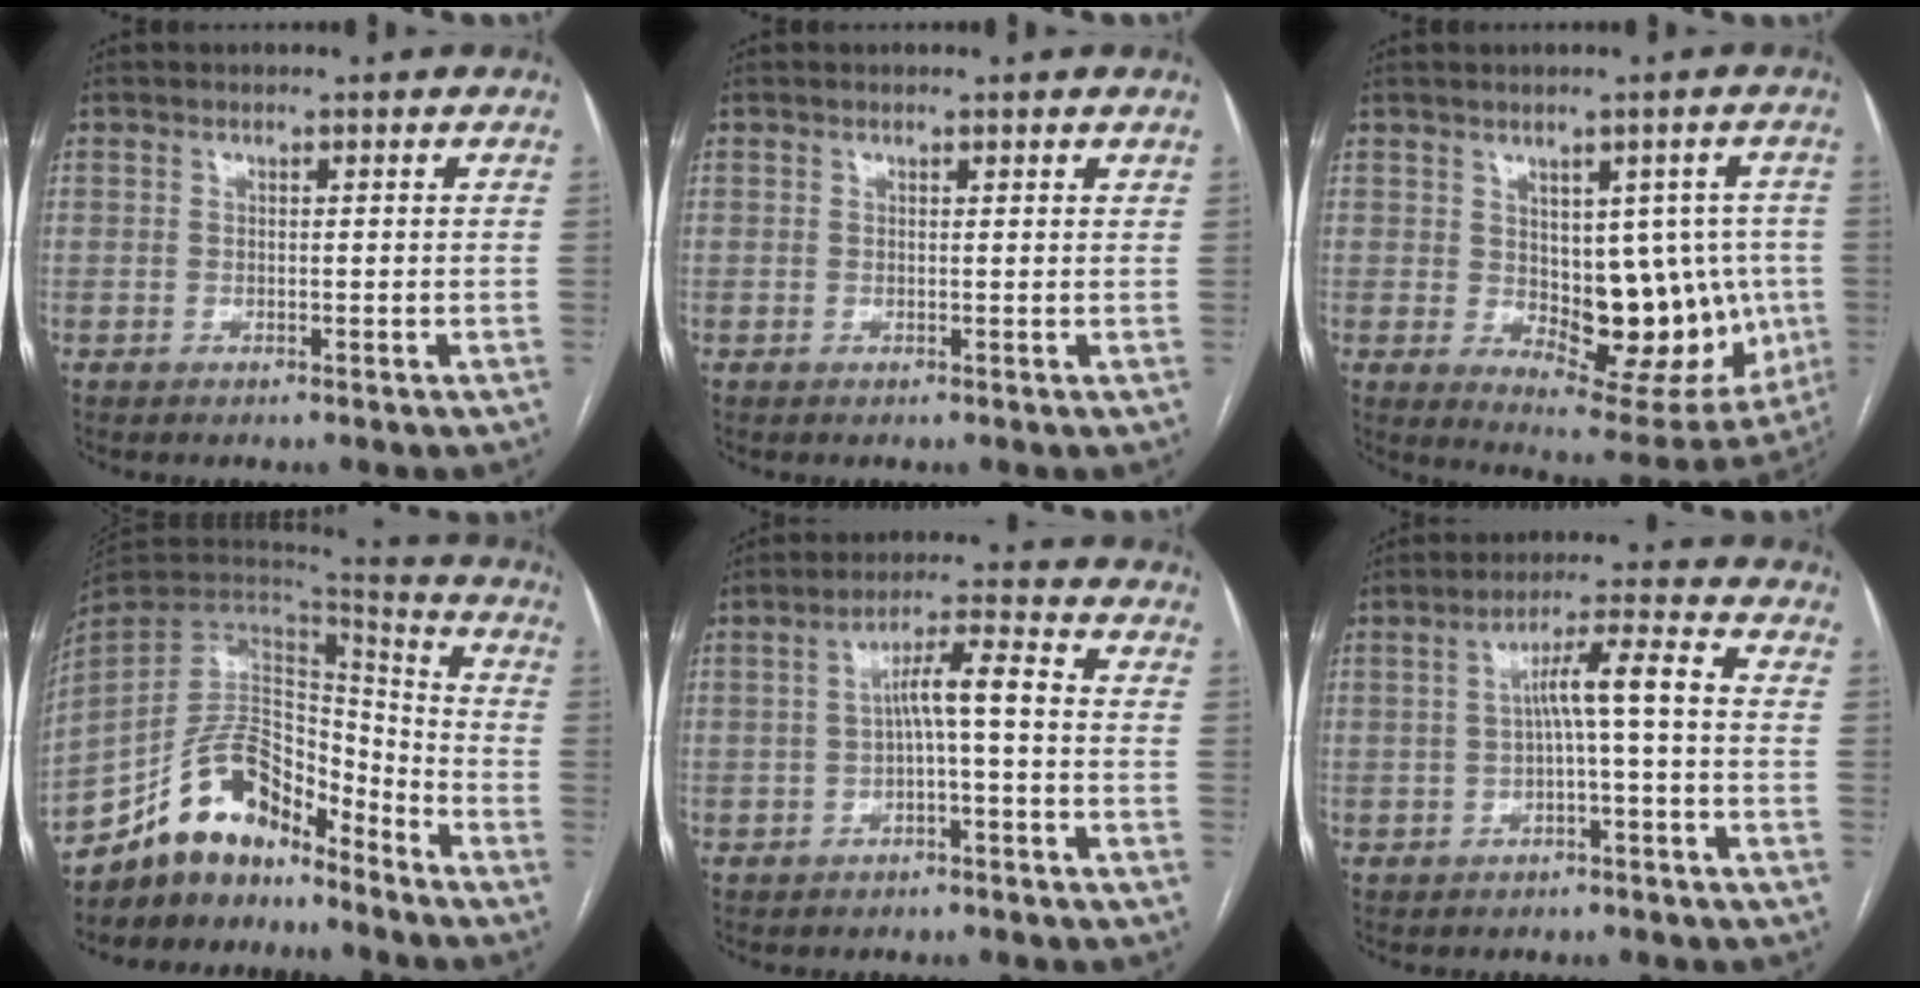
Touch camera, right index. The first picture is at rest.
{"total": 0.9, "force": [0.8, 0.1, 0.3], "torque": [-0.006, 0.002, 0.008]}
{"total": 16.4, "force": [-1.1, 8.4, 14.0], "torque": [-0.180, 0.003, 0.012]}
{"total": 13.6, "force": [-10.8, 5.8, 5.8], "torque": [-0.107, 0.046, -0.197]}
{"total": 5.7, "force": [-0.8, 0.5, 5.6], "torque": [-0.094, 0.027, -0.012]}
{"total": 6.2, "force": [-0.6, 0.1, 6.2], "torque": [-0.102, 0.029, -0.007]}